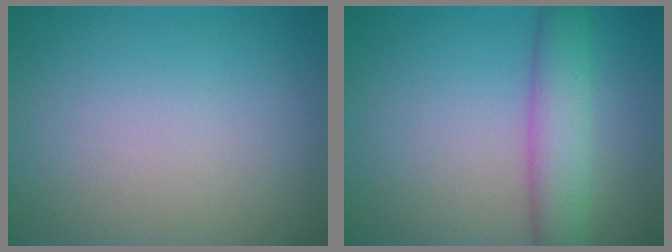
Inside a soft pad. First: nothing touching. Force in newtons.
{"total": 4.4, "press": 4.4, "slide": 0.3}